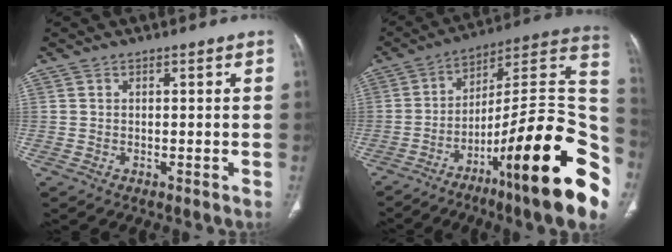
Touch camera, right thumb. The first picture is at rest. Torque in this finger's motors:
{"motor_torque": [1.79, 1.91, 1.90, -0.87, 0.23]}